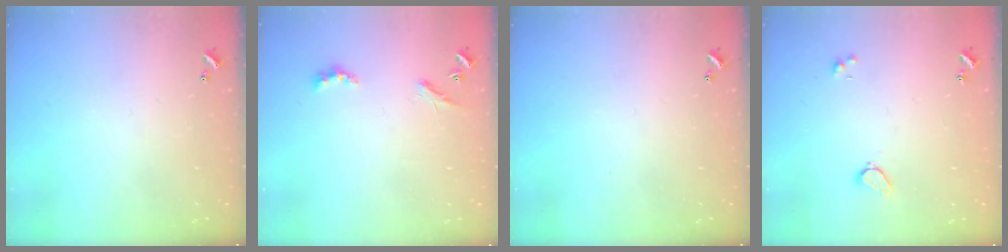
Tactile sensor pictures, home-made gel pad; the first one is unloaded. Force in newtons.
{"total": 3.1, "press": 3.1, "slide": 0.6}
{"total": 0.0}
{"total": 2.8, "press": 2.7, "slide": 0.6}